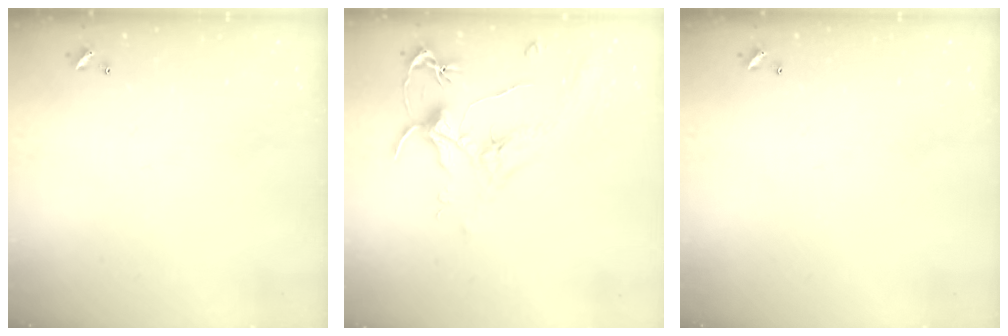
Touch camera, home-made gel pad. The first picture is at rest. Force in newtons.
{"total": 2.0, "press": 1.8, "slide": 0.8}
{"total": 0.0}